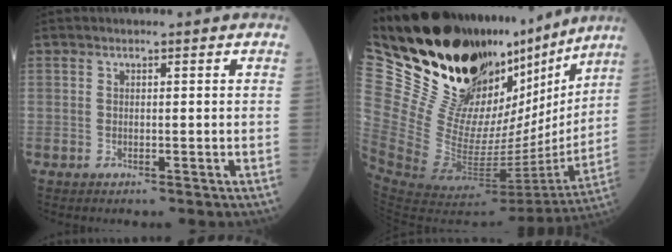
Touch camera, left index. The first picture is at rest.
{"total": 37.4, "force": [28.1, 14.3, 20.1], "torque": [-0.368, -0.004, 0.451]}